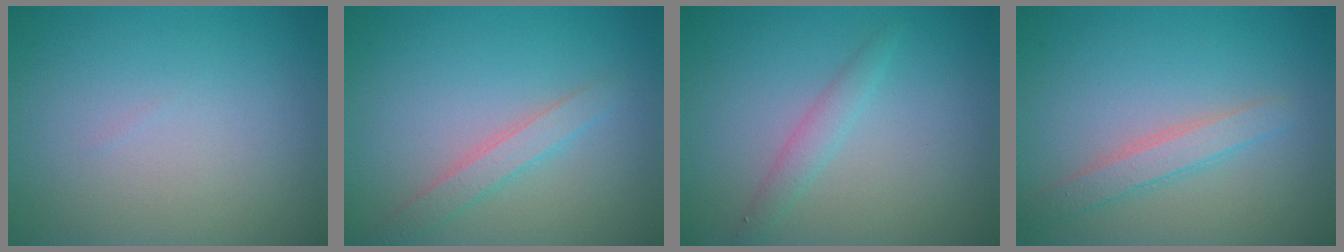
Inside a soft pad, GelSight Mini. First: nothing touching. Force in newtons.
{"total": 2.0, "press": 2.0, "slide": 0.1}
{"total": 1.6, "press": 1.6, "slide": 0.0}
{"total": 2.3, "press": 2.3, "slide": 0.1}